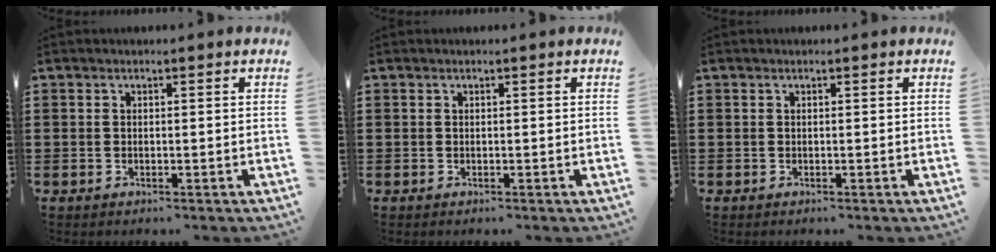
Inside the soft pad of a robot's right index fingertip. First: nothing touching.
{"total": 0.0}
{"total": 0.0}